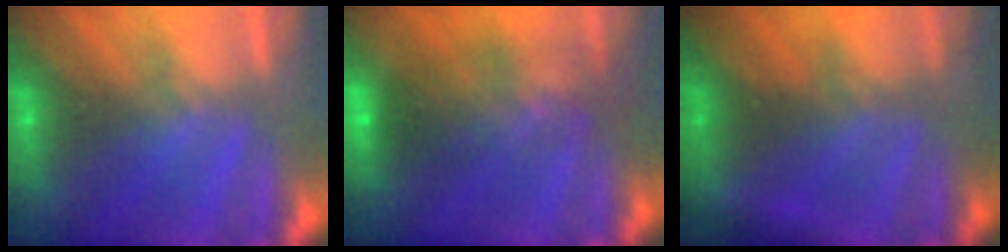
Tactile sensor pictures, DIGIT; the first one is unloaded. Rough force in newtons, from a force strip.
{"total": 7.0}
{"total": 6.9}